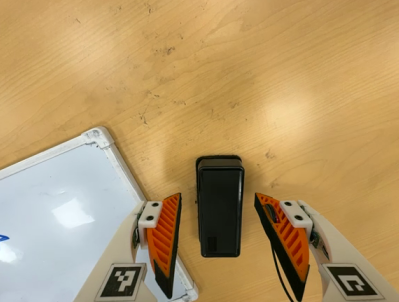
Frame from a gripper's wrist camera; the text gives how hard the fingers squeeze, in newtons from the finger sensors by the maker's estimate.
{"total": 0.0}